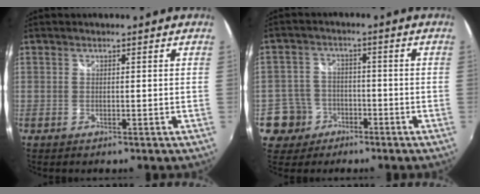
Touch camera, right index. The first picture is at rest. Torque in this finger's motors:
{"motor_torque": [-0.41, 0.08, -1.04, -0.21]}